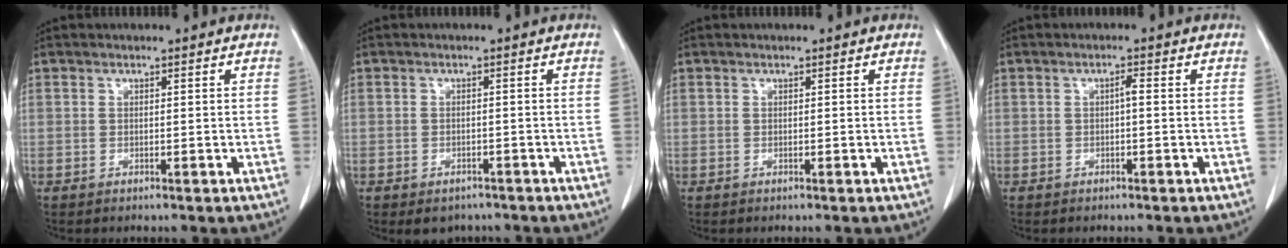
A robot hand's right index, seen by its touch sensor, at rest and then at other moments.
{"total": 4.1, "force": [-3.4, 2.2, 1.0], "torque": [-0.011, 0.003, -0.039]}
{"total": 0.0}
{"total": 1.1, "force": [-0.1, 0.2, 1.1], "torque": [-0.020, 0.004, 0.000]}